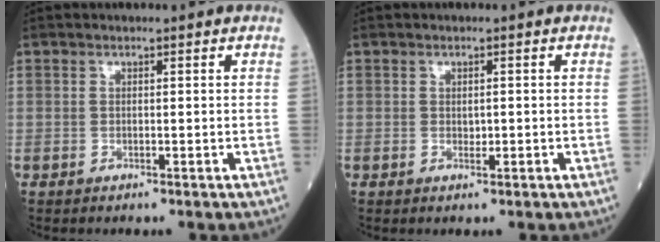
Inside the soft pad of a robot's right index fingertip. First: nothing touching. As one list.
[{"total": 1.0, "force": [-0.1, 0.6, 0.9], "torque": [-0.014, -0.001, 0.000]}]